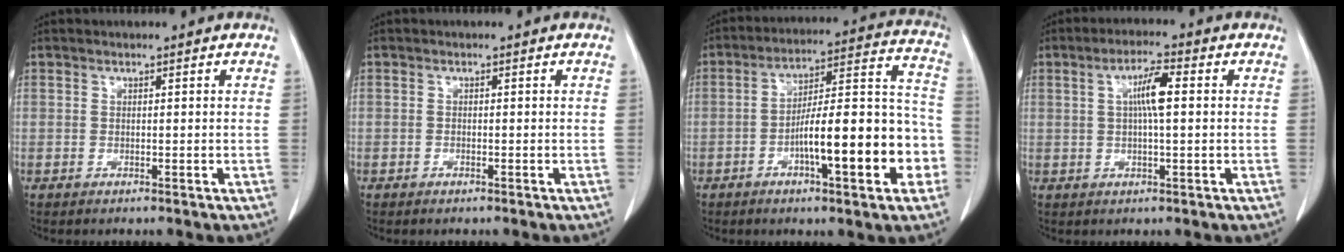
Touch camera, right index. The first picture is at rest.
{"total": 0.5, "force": [-0.4, 0.3, 0.2], "torque": [-0.006, 0.000, -0.006]}
{"total": 17.3, "force": [-5.5, 3.5, 16.0], "torque": [-0.231, 0.029, -0.080]}
{"total": 5.2, "force": [0.8, 0.6, 5.1], "torque": [-0.094, 0.008, 0.014]}